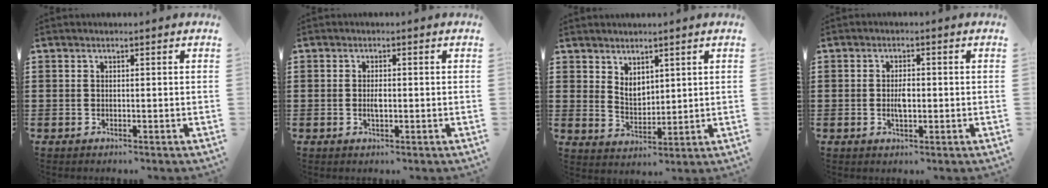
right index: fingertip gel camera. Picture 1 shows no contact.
{"total": 1.9, "force": [-0.2, 0.7, 1.7], "torque": [-0.033, 0.001, -0.004]}
{"total": 3.4, "force": [2.5, 1.9, 1.3], "torque": [-0.035, 0.002, 0.047]}
{"total": 2.8, "force": [-0.2, 1.1, 2.5], "torque": [-0.048, 0.001, -0.004]}